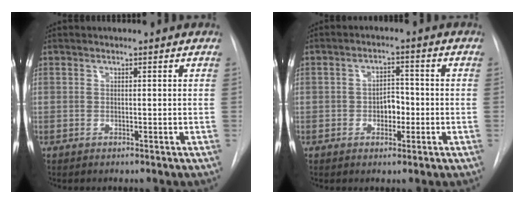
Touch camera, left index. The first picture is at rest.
{"total": 3.6, "force": [-0.9, 2.3, 2.6], "torque": [-0.035, 0.009, -0.012]}